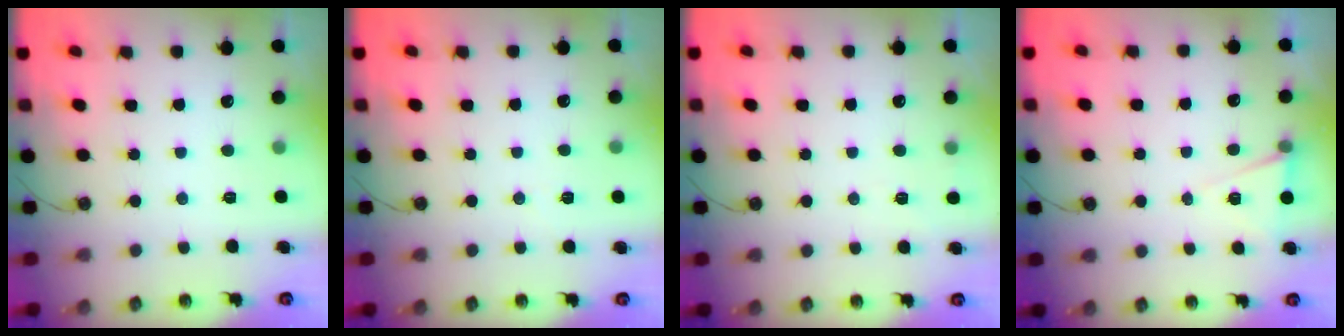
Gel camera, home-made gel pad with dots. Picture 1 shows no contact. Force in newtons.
{"total": 2.6, "press": 2.5, "slide": 0.8}
{"total": 3.5, "press": 3.5, "slide": 0.8}
{"total": 6.1, "press": 4.0, "slide": 4.6}